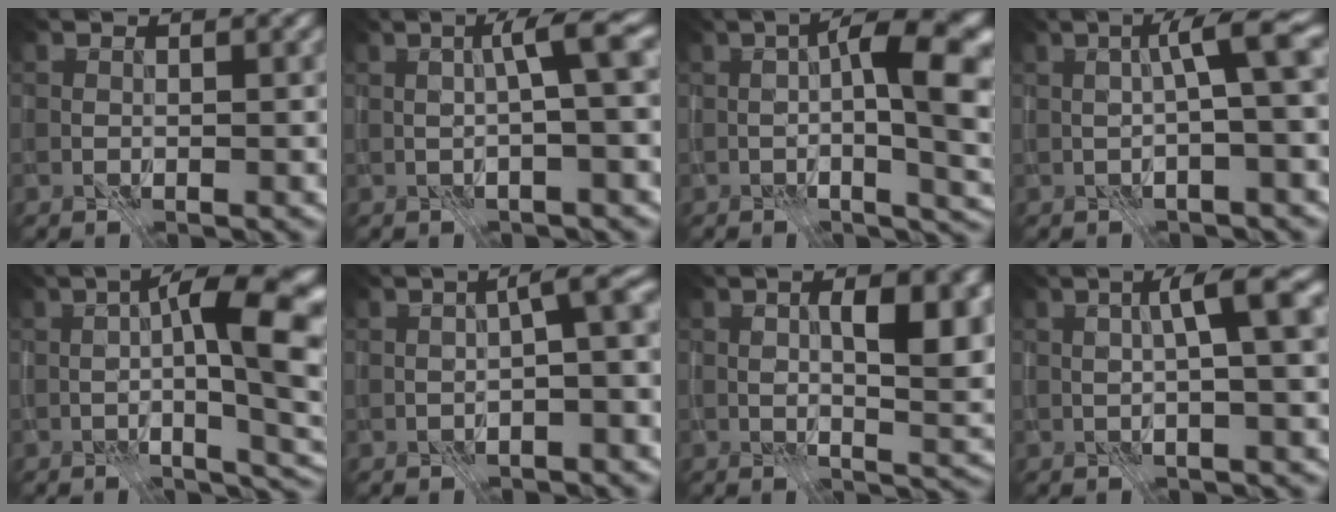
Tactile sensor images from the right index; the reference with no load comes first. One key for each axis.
{"total": 3.0, "fx": 0.2, "fy": -0.2, "fz": 2.9, "tx": -0.048, "ty": 0.017, "tz": -0.002}
{"total": 7.4, "fx": -0.4, "fy": 1.7, "fz": 7.2, "tx": -0.108, "ty": 0.010, "tz": -0.011}
{"total": 3.7, "fx": 0.1, "fy": 0.0, "fz": 3.7, "tx": -0.059, "ty": 0.021, "tz": -0.004}
{"total": 9.3, "fx": -0.7, "fy": 2.2, "fz": 9.0, "tx": -0.133, "ty": 0.012, "tz": -0.010}
{"total": 3.2, "fx": -1.0, "fy": 0.5, "fz": 3.0, "tx": -0.047, "ty": 0.012, "tz": -0.021}
{"total": 6.3, "fx": 1.3, "fy": 2.1, "fz": 5.8, "tx": -0.084, "ty": -0.001, "tz": 0.023}
{"total": 3.3, "fx": 0.7, "fy": -0.1, "fz": 3.2, "tx": -0.049, "ty": 0.014, "tz": 0.009}